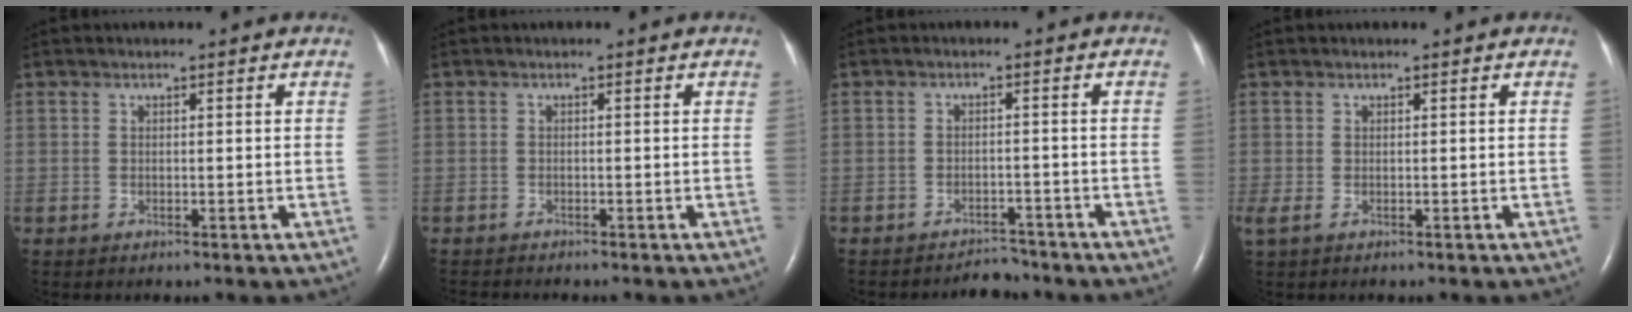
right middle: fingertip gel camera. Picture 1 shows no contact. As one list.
[{"total": 2.2, "force": [-2.0, 0.0, 0.7], "torque": [-0.010, -0.007, -0.029]}, {"total": 2.9, "force": [-2.8, 0.6, -0.6], "torque": [0.008, -0.002, -0.039]}, {"total": 1.2, "force": [-0.5, 0.5, 1.0], "torque": [-0.024, -0.005, -0.004]}]